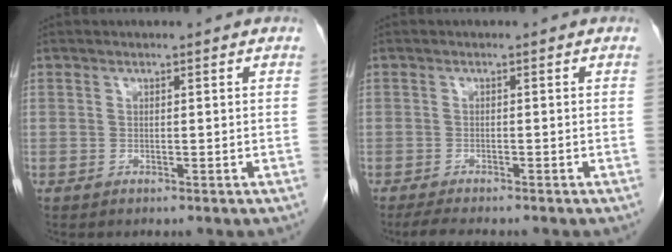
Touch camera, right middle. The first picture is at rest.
{"total": 4.3, "force": [-3.6, 0.5, 2.2], "torque": [-0.039, -0.013, -0.053]}